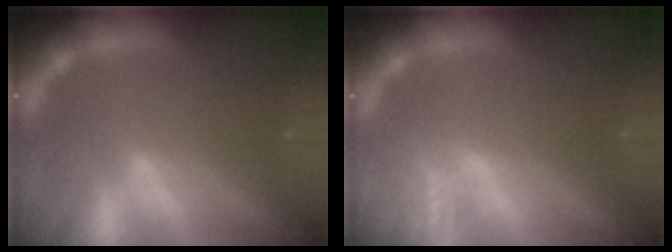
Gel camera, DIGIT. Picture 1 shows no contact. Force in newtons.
{"total": 3.0}